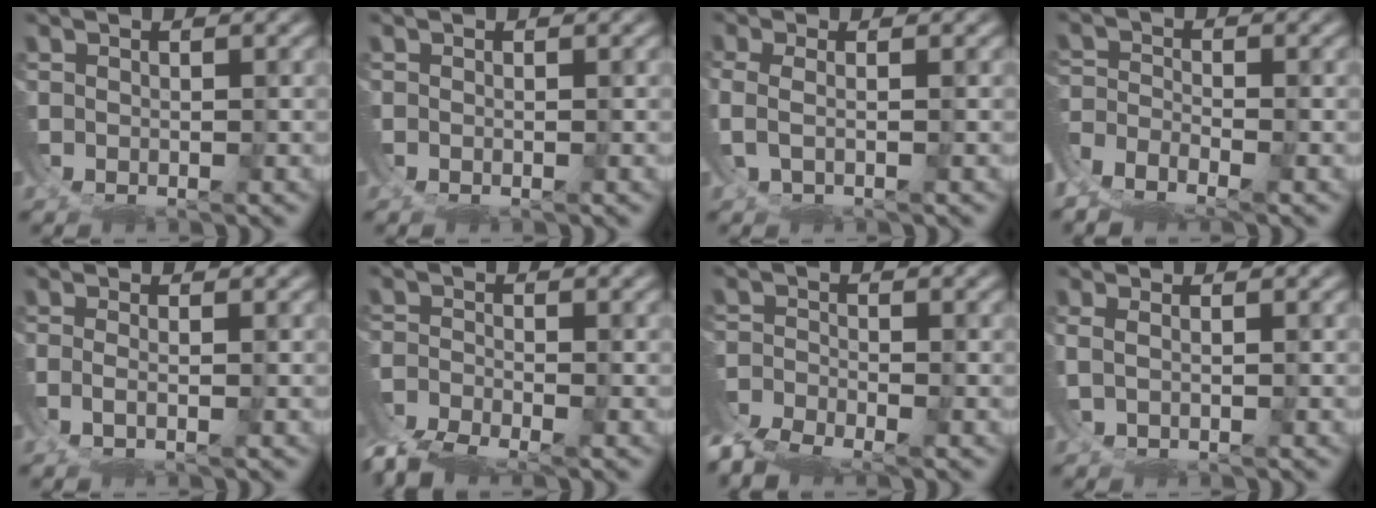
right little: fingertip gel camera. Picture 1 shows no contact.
{"total": 0.0}
{"total": 2.3, "force": [-0.2, 1.6, 1.7], "torque": [-0.052, -0.008, -0.002]}
{"total": 7.0, "force": [-4.4, 4.6, 2.9], "torque": [-0.070, -0.031, -0.067]}
{"total": 1.3, "force": [-0.5, 0.6, 1.0], "torque": [-0.027, -0.009, -0.009]}
{"total": 6.5, "force": [-5.0, 3.3, 2.6], "torque": [-0.061, -0.037, -0.071]}
{"total": 6.7, "force": [-5.0, 3.7, 2.3], "torque": [-0.059, -0.039, -0.072]}
{"total": 1.7, "force": [0.1, 1.2, 1.1], "torque": [-0.033, 0.001, 0.001]}